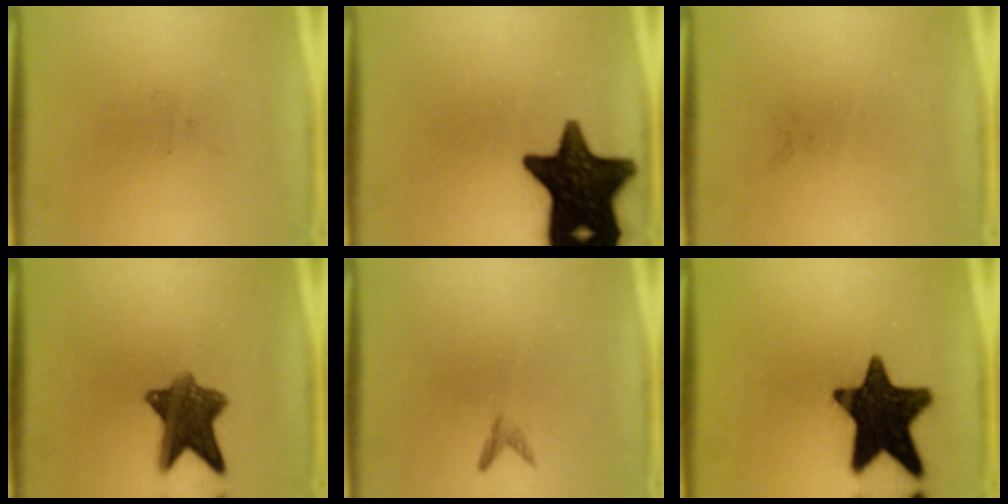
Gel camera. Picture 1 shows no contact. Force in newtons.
{"total": 17.6}
{"total": 0.0}
{"total": 8.9}
{"total": 0.8}
{"total": 17.4}